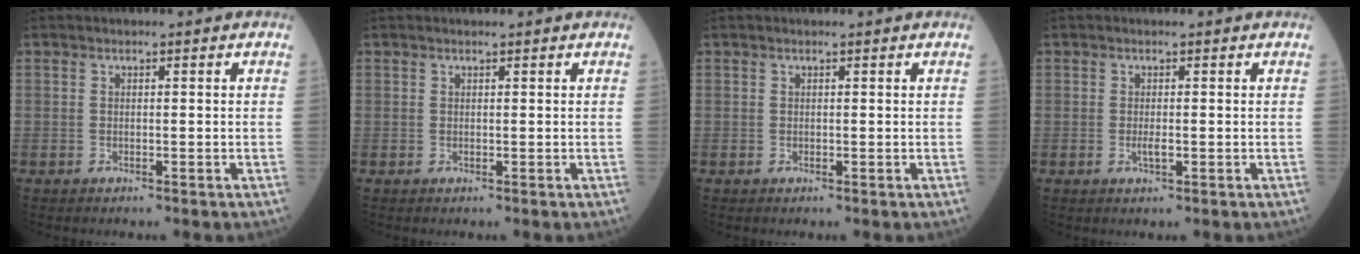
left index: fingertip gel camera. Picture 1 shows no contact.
{"total": 0.5, "force": [0.5, 0.1, 0.2], "torque": [-0.010, 0.003, 0.009]}
{"total": 0.0}
{"total": 1.0, "force": [-0.2, 0.2, 1.0], "torque": [-0.021, -0.003, 0.000]}